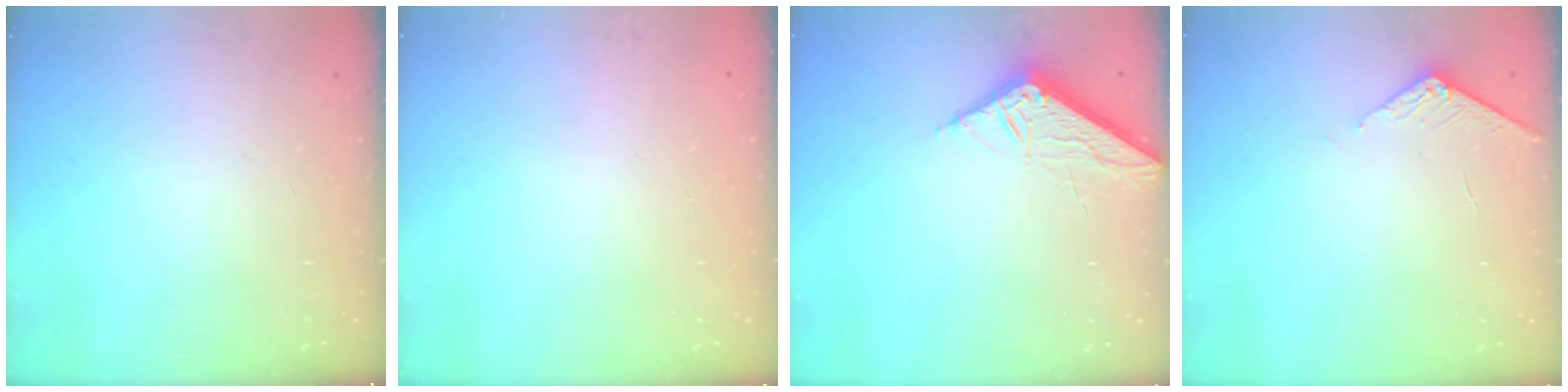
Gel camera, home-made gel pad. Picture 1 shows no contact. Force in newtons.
{"total": 0.0}
{"total": 7.8, "press": 7.8, "slide": 0.3}
{"total": 2.7, "press": 2.7, "slide": 0.3}